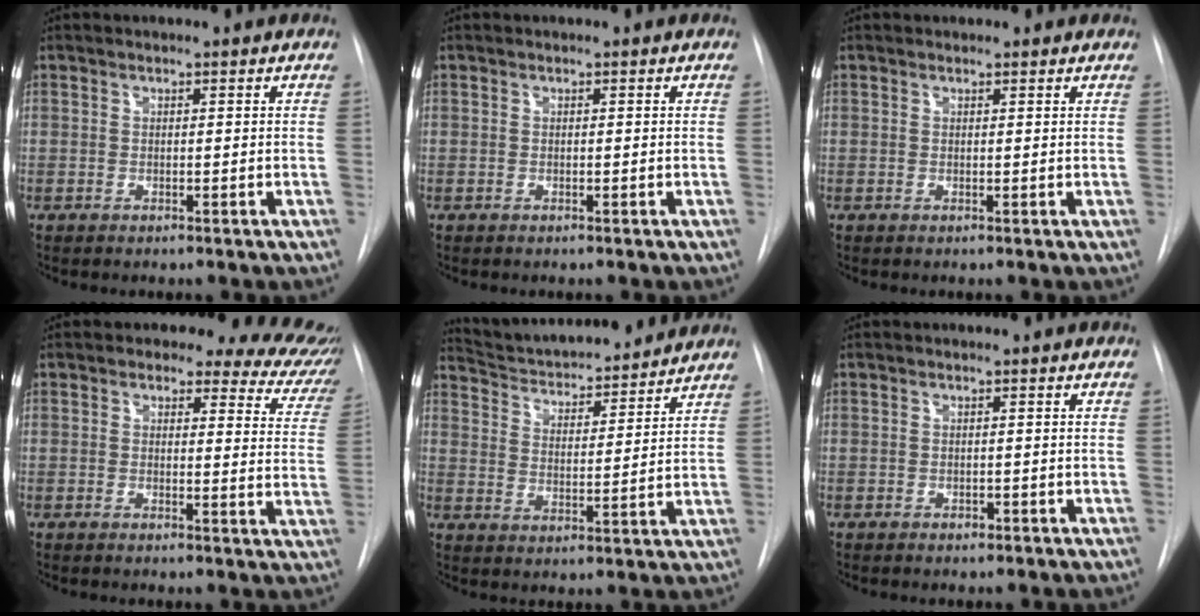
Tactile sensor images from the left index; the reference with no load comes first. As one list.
[{"total": 0.0}, {"total": 1.1, "force": [1.0, 0.4, 0.1], "torque": [-0.007, 0.005, 0.012]}, {"total": 13.1, "force": [10.9, 5.3, 4.9], "torque": [-0.020, -0.020, 0.086]}, {"total": 17.0, "force": [15.9, 2.6, 5.5], "torque": [-0.088, 0.010, 0.240]}, {"total": 0.6, "force": [-0.3, 0.4, 0.3], "torque": [-0.005, 0.001, -0.003]}]